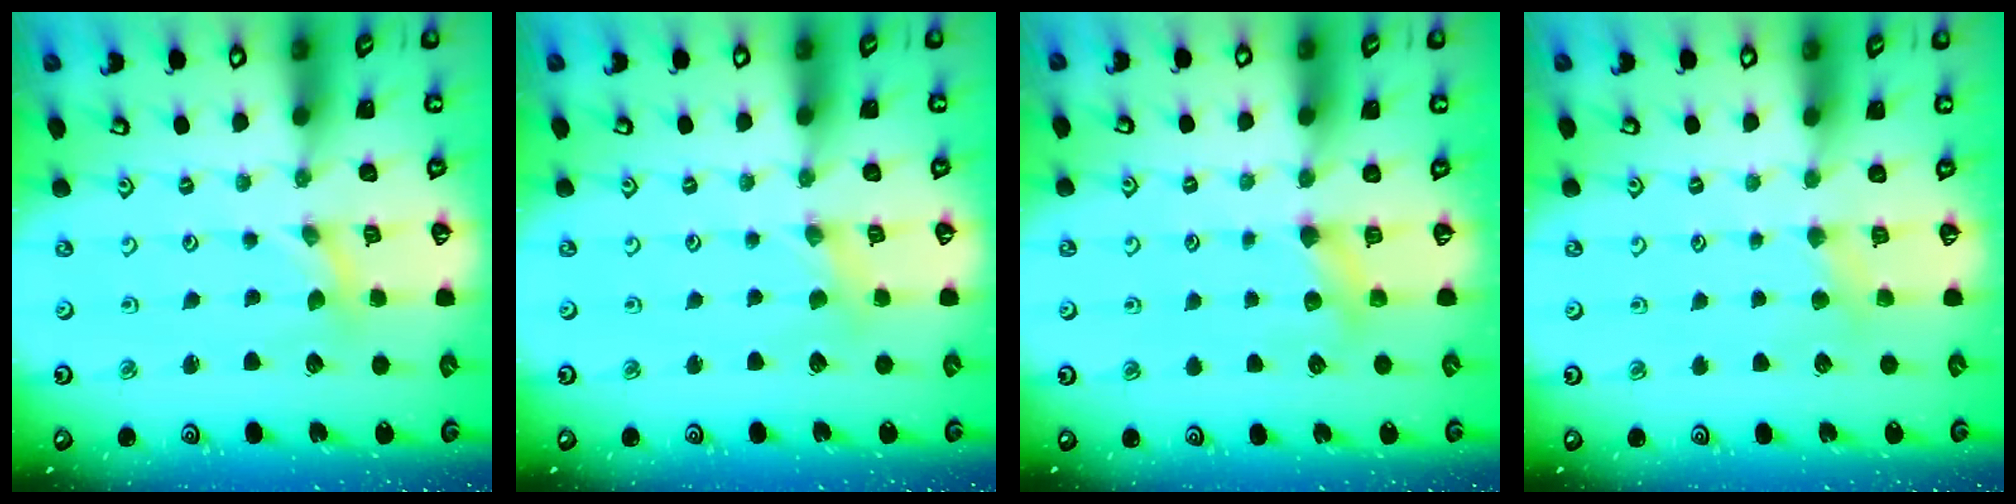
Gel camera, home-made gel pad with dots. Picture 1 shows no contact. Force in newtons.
{"total": 2.9, "press": 2.9, "slide": 0.6}
{"total": 4.1, "press": 4.1, "slide": 0.5}
{"total": 2.9, "press": 2.8, "slide": 0.5}